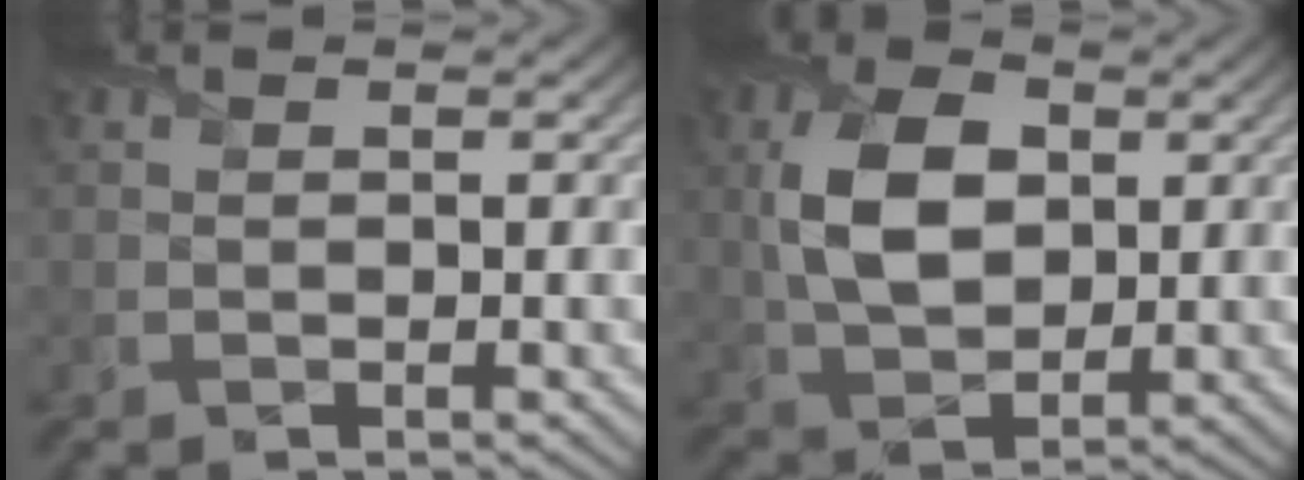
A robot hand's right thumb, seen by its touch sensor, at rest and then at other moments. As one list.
[{"total": 9.2, "force": [1.6, 5.9, 6.9], "torque": [-0.155, 0.006, 0.029]}]